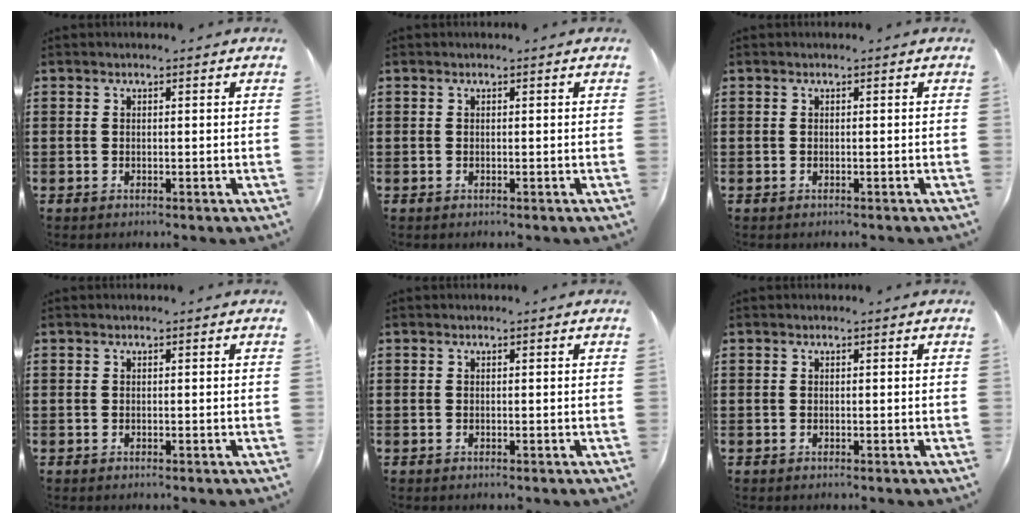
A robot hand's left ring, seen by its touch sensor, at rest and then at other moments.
{"total": 0.0}
{"total": 0.0}
{"total": 0.0}
{"total": 0.0}
{"total": 0.0}